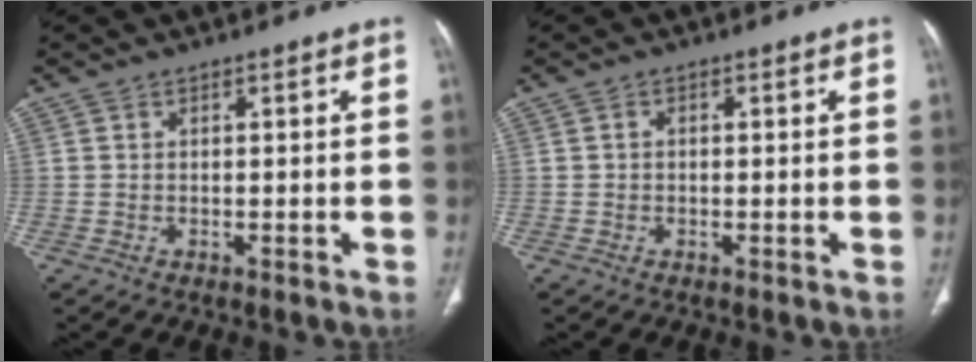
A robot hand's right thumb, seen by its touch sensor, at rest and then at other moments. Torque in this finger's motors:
{"motor_torque": [-0.47, -0.04, -0.69, 0.22, -0.02]}